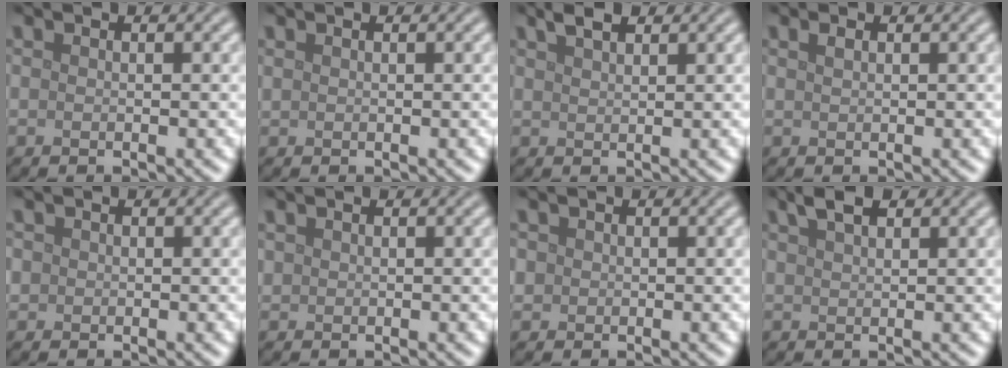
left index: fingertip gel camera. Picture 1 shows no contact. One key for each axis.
{"total": 0.0}
{"total": 1.8, "fx": 1.5, "fy": 0.5, "fz": 1.0, "tx": -0.015, "ty": 0.005, "tz": 0.027}
{"total": 0.7, "fx": 0.4, "fy": 0.3, "fz": 0.5, "tx": -0.010, "ty": 0.002, "tz": 0.009}
{"total": 0.9, "fx": 0.1, "fy": 0.8, "fz": 0.1, "tx": 0.004, "ty": 0.000, "tz": -0.001}
{"total": 0.5, "fx": 0.4, "fy": 0.4, "fz": 0.0, "tx": 0.003, "ty": -0.001, "tz": 0.011}
{"total": 0.9, "fx": 0.1, "fy": 0.9, "fz": 0.1, "tx": 0.004, "ty": -0.001, "tz": 0.001}
{"total": 2.3, "fx": 1.6, "fy": 0.7, "fz": 1.4, "tx": -0.023, "ty": 0.007, "tz": 0.030}